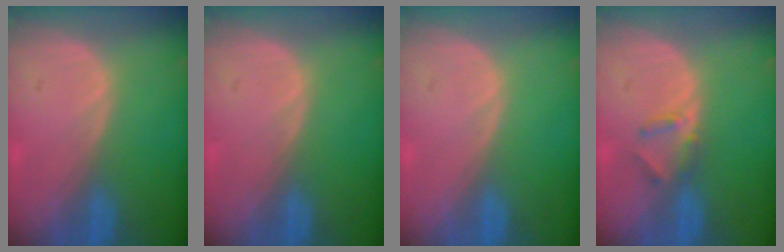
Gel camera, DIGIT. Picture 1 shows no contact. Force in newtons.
{"total": 0.0}
{"total": 0.0}
{"total": 2.5, "press": 2.3, "slide": 1.0}